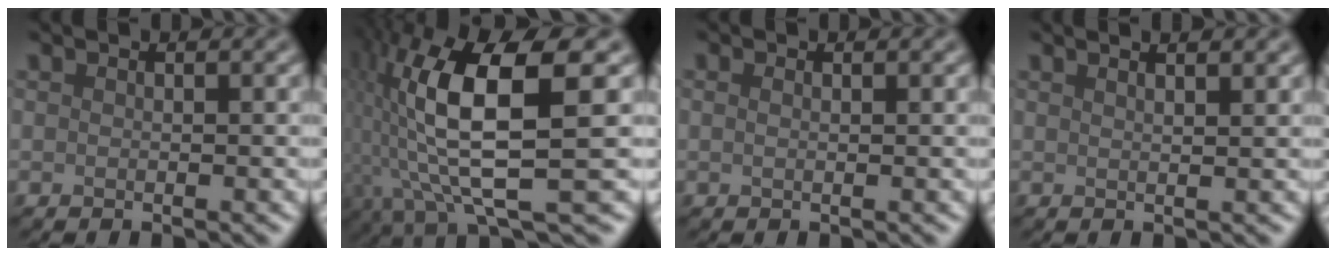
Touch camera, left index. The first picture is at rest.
{"total": 13.4, "force": [1.1, 3.9, 12.8], "torque": [-0.249, 0.002, 0.025]}
{"total": 0.9, "force": [0.5, 0.4, 0.6], "torque": [-0.008, -0.006, 0.003]}
{"total": 3.9, "force": [2.4, 1.7, 2.6], "torque": [-0.005, 0.025, -0.003]}